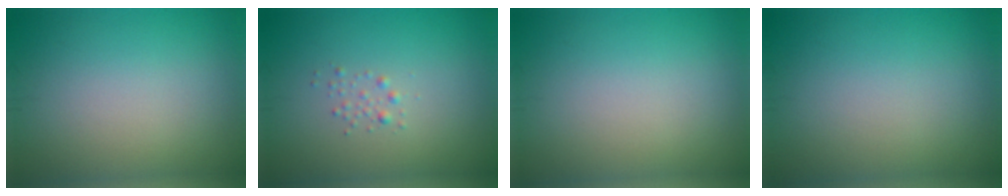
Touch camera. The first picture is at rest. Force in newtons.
{"total": 0.8, "press": 0.8, "slide": 0.1}
{"total": 0.0}
{"total": 0.0}